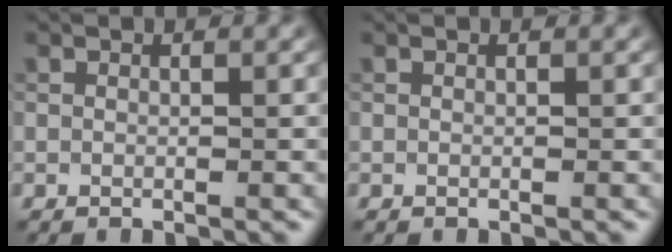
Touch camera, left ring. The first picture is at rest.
{"total": 0.0}